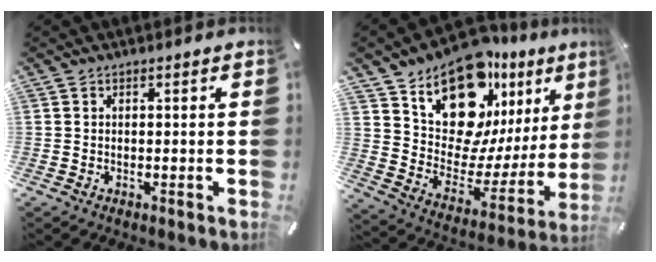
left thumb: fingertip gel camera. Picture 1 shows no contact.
{"total": 18.6, "force": [14.0, 9.7, 7.5], "torque": [-0.108, -0.123, 0.243]}